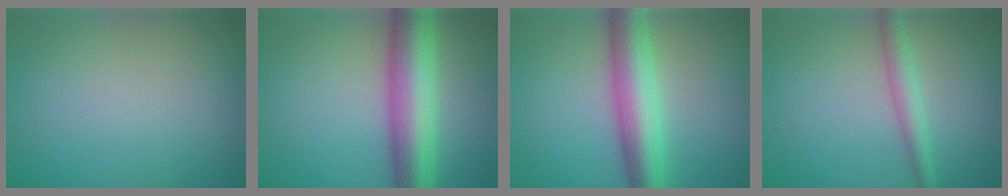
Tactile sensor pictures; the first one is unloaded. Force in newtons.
{"total": 9.7, "press": 9.7, "slide": 0.1}
{"total": 7.2, "press": 7.2, "slide": 0.1}
{"total": 2.5, "press": 2.5, "slide": 0.1}